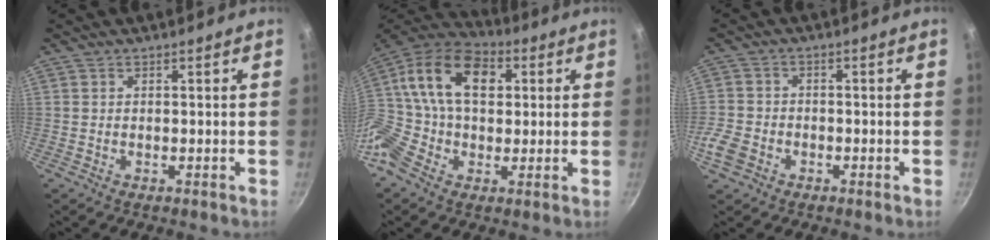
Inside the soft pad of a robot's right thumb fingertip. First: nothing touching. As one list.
[{"total": 18.7, "force": [2.8, 13.0, 13.2], "torque": [-0.246, 0.037, 0.030]}, {"total": 5.9, "force": [-2.8, 4.5, 2.7], "torque": [-0.057, 0.022, -0.059]}]